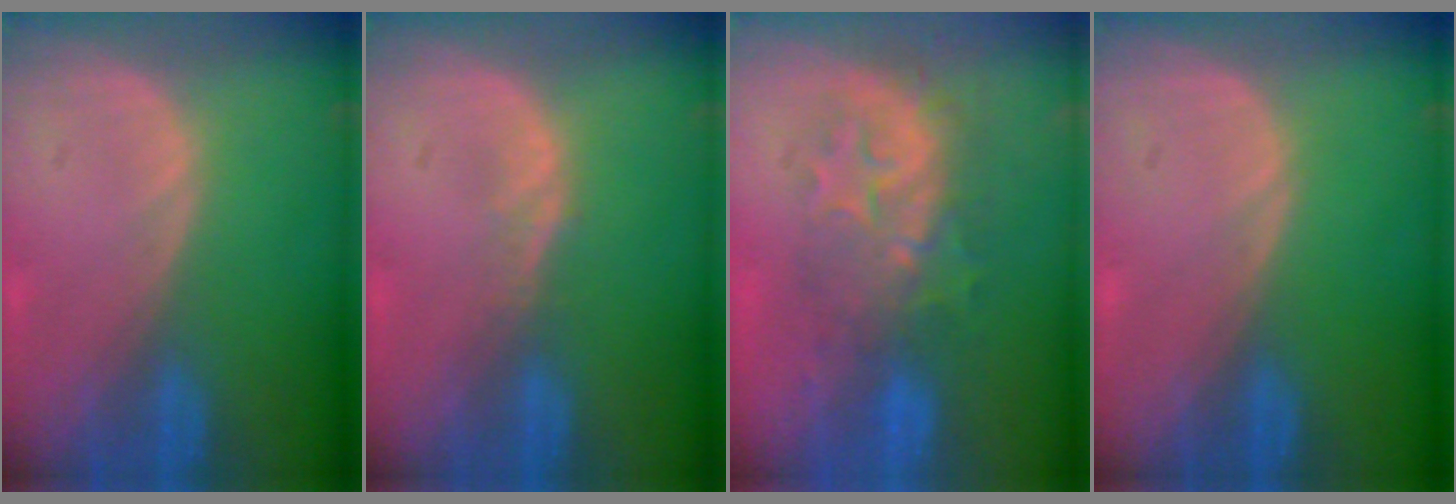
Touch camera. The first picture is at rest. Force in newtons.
{"total": 1.1, "press": 1.1, "slide": 0.1}
{"total": 8.4, "press": 7.9, "slide": 2.7}
{"total": 0.0}